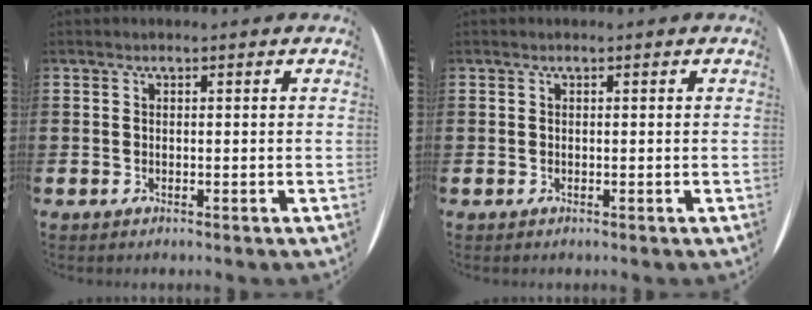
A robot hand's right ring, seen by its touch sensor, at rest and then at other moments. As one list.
[{"total": 0.0}]